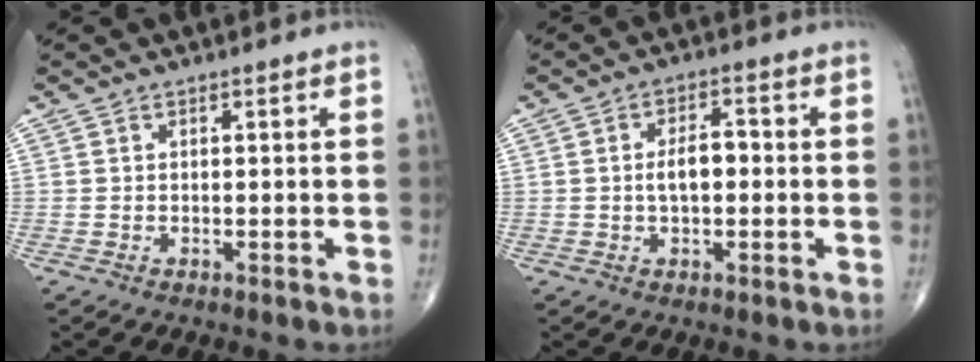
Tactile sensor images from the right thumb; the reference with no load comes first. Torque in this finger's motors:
{"motor_torque": [0.25, 0.11, 0.59, -0.11, 0.02]}